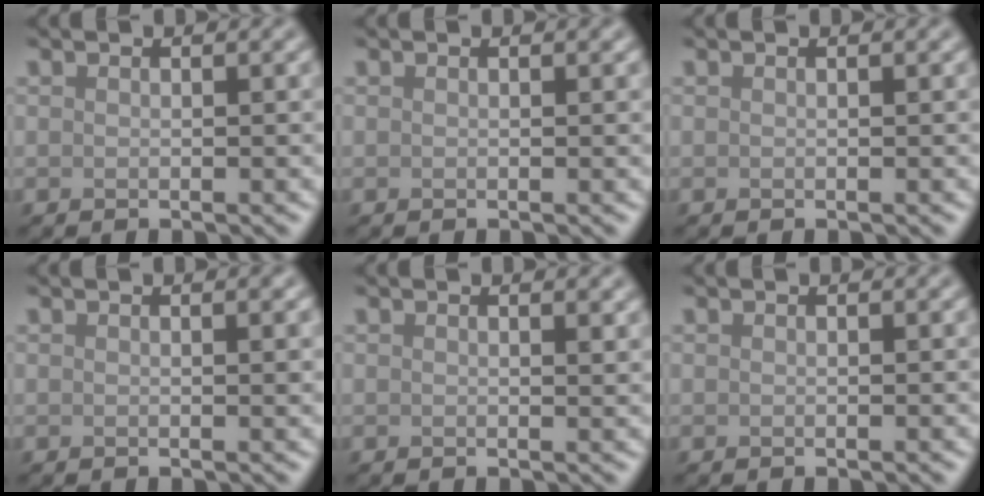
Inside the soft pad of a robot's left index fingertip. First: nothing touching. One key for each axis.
{"total": 0.0}
{"total": 0.0}
{"total": 0.8, "fx": 0.3, "fy": 0.1, "fz": 0.8, "tx": -0.009, "ty": 0.002, "tz": 0.004}
{"total": 0.8, "fx": 0.6, "fy": 0.1, "fz": 0.5, "tx": -0.007, "ty": 0.002, "tz": 0.011}
{"total": 0.0}